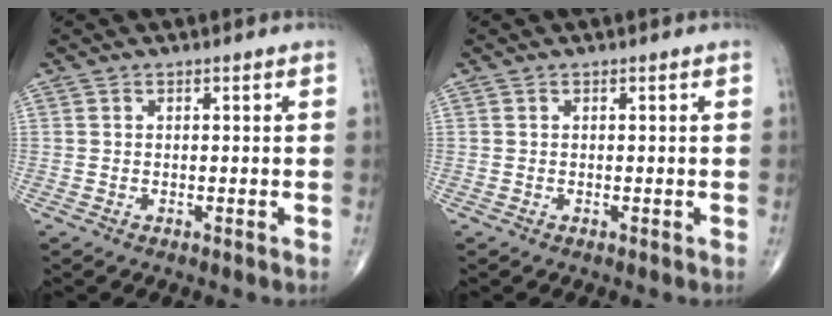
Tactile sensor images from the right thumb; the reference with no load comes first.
{"total": 0.0}